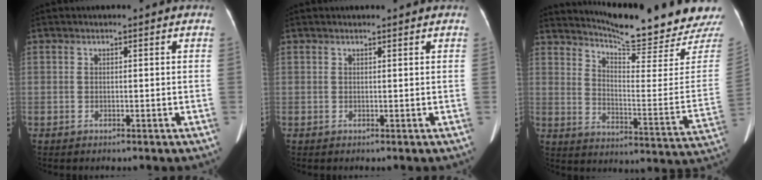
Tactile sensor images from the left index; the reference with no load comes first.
{"total": 1.0, "force": [1.0, 0.0, 0.1], "torque": [-0.010, 0.016, 0.015]}
{"total": 18.7, "force": [17.8, -1.0, 5.5], "torque": [-0.094, -0.115, 0.233]}